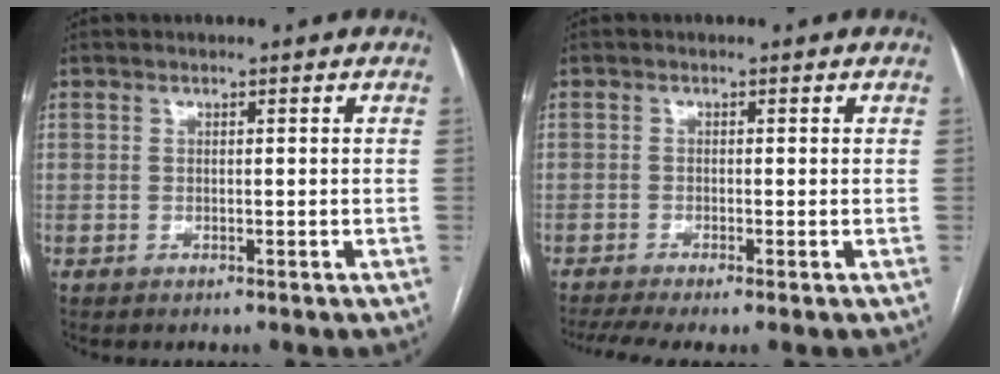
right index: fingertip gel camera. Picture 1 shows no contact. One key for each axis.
{"total": 4.6, "fx": -3.2, "fy": 0.4, "fz": 3.3, "tx": -0.060, "ty": -0.007, "tz": -0.056}